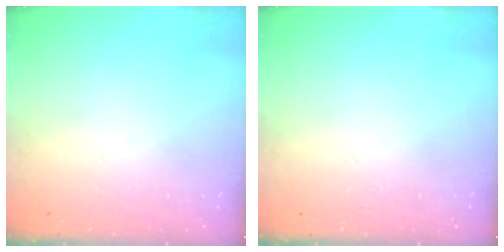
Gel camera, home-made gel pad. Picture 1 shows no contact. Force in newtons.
{"total": 0.0}